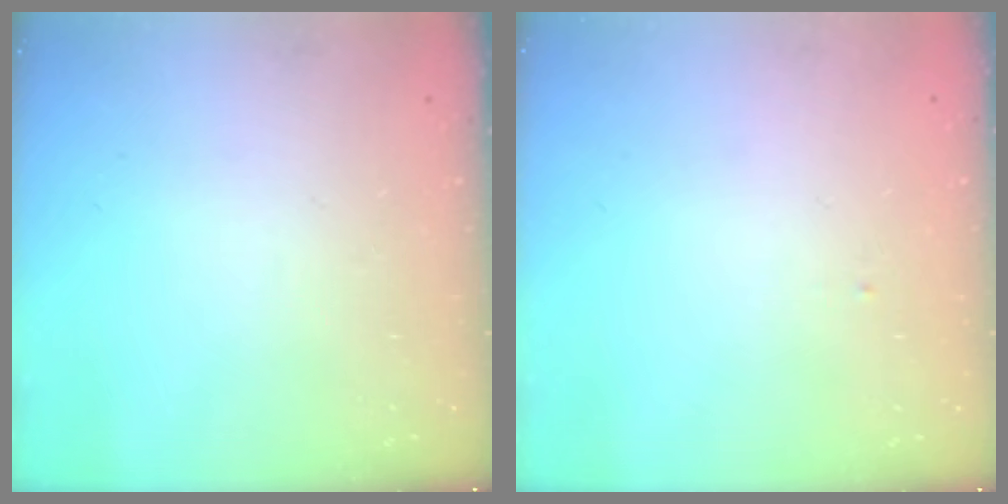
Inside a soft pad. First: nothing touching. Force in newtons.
{"total": 0.9, "press": 0.8, "slide": 0.3}